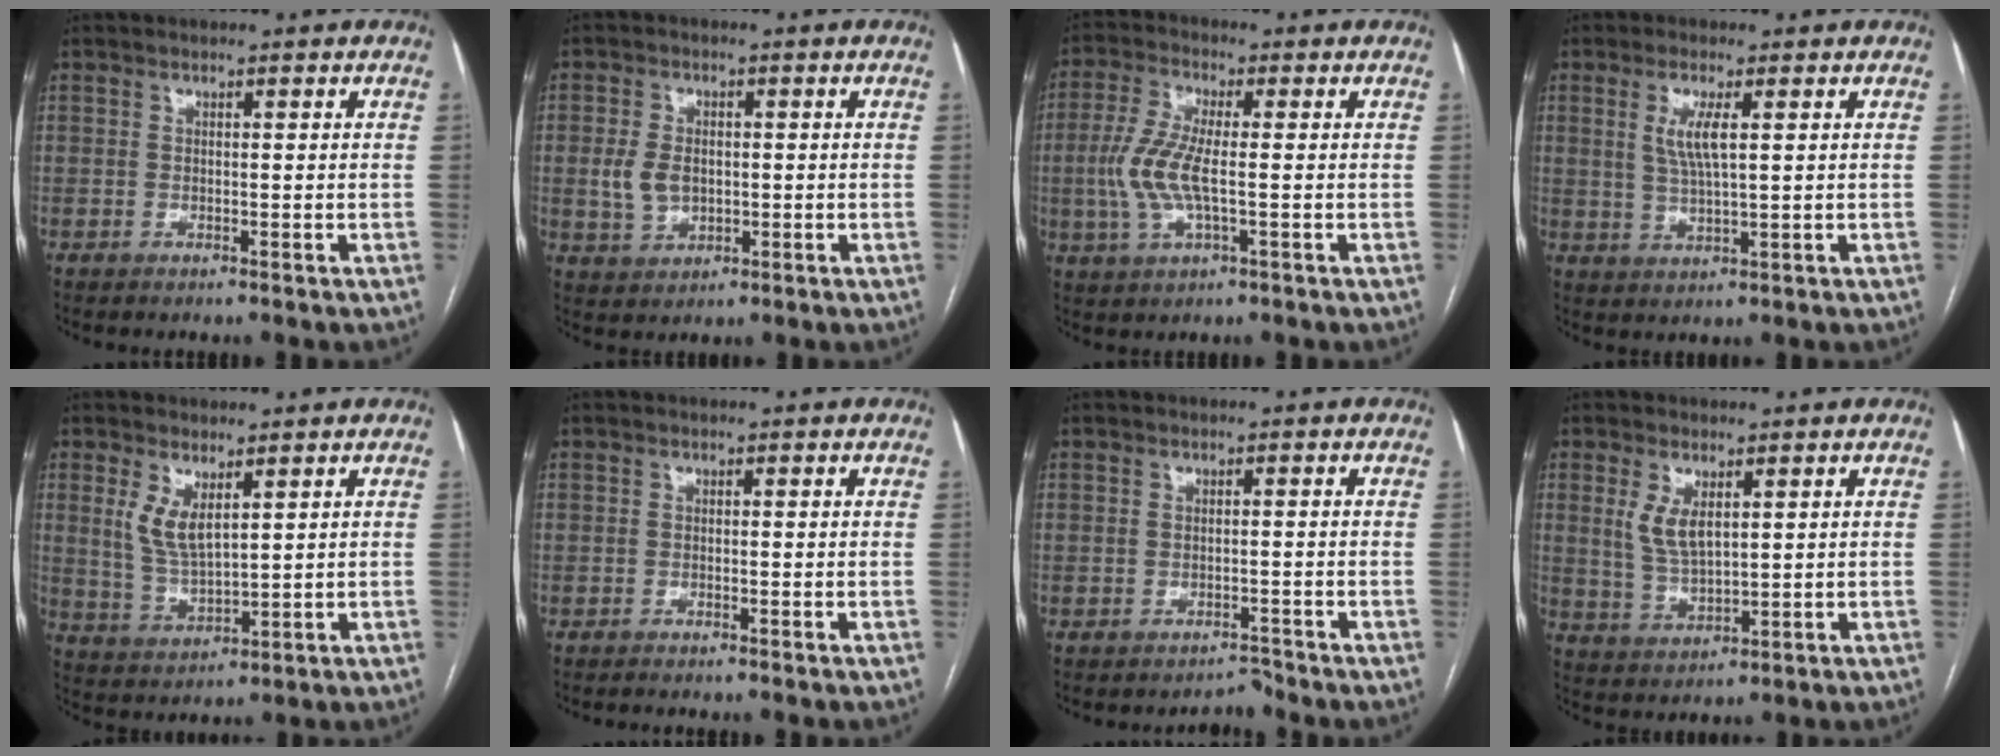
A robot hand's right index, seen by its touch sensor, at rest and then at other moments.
{"total": 5.1, "force": [-0.2, 3.6, 3.6], "torque": [-0.079, 0.009, 0.006]}
{"total": 8.0, "force": [-0.8, 2.1, 7.7], "torque": [-0.180, 0.000, -0.017]}
{"total": 5.0, "force": [1.5, 0.8, 4.7], "torque": [-0.100, -0.003, 0.032]}
{"total": 5.6, "force": [2.6, 2.0, 4.5], "torque": [-0.097, -0.009, 0.062]}
{"total": 1.5, "force": [-1.3, -0.1, 0.7], "torque": [-0.007, 0.000, -0.018]}
{"total": 1.3, "force": [-1.3, 0.1, -0.4], "torque": [0.012, -0.006, -0.016]}
{"total": 5.3, "force": [2.0, 2.2, 4.4], "torque": [-0.093, -0.002, 0.049]}